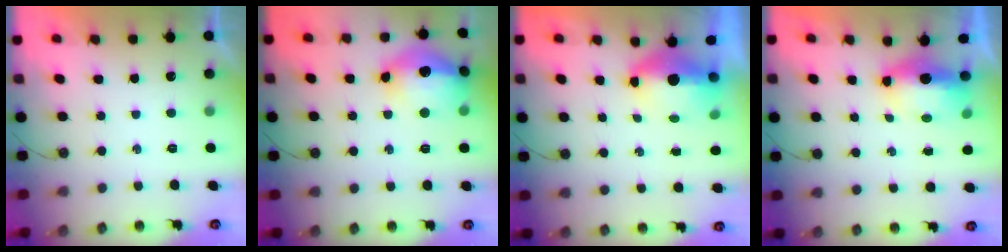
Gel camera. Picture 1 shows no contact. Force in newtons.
{"total": 17.1, "press": 17.1, "slide": 1.5}
{"total": 6.6, "press": 6.5, "slide": 1.1}
{"total": 7.0, "press": 6.8, "slide": 1.8}